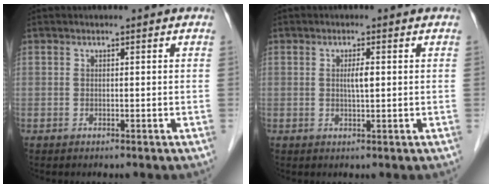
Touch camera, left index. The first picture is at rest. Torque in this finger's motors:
{"motor_torque": [0.70, 0.33, 0.08, 0.05]}